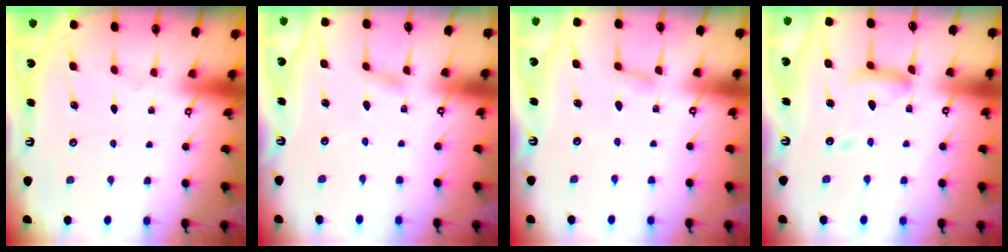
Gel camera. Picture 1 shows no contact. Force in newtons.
{"total": 1.6, "press": 1.6, "slide": 0.2}
{"total": 3.1, "press": 3.0, "slide": 0.3}
{"total": 12.1, "press": 12.1, "slide": 1.1}